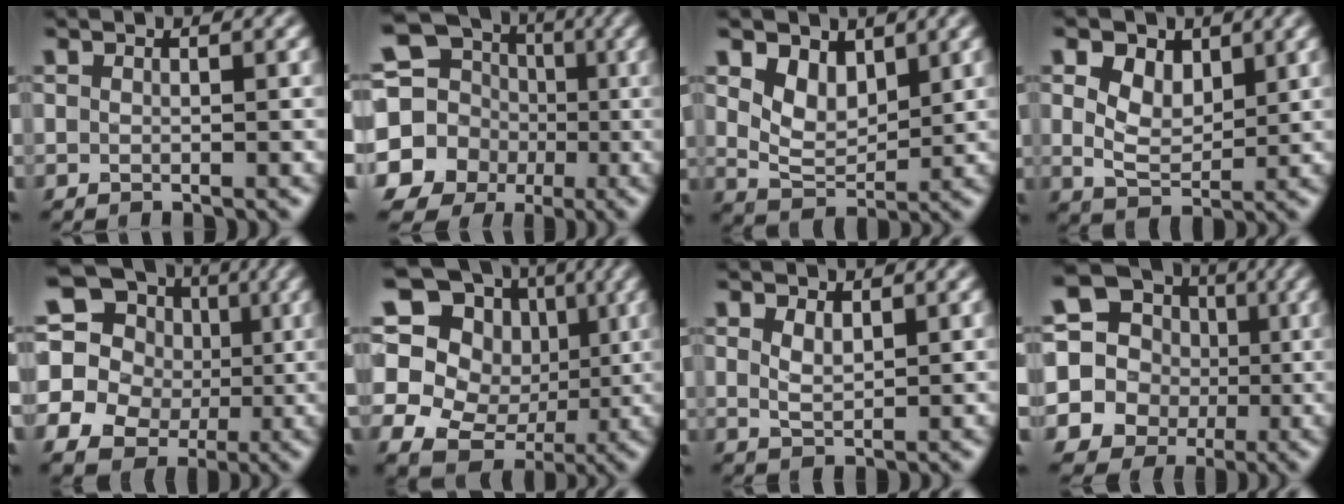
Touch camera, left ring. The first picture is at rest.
{"total": 16.3, "force": [-1.5, 15.7, 4.3], "torque": [-0.150, -0.011, -0.060]}
{"total": 3.8, "force": [1.9, 2.4, 2.2], "torque": [-0.051, -0.009, 0.033]}
{"total": 4.4, "force": [1.8, 2.9, 2.8], "torque": [-0.059, 0.003, 0.023]}
{"total": 16.0, "force": [1.5, 15.0, 5.4], "torque": [-0.167, 0.010, -0.003]}
{"total": 17.3, "force": [3.8, 15.2, 7.3], "torque": [-0.185, 0.044, 0.041]}
{"total": 2.0, "force": [1.0, 1.1, 1.3], "torque": [-0.029, -0.003, 0.023]}
{"total": 14.9, "force": [-0.7, 14.4, 3.7], "torque": [-0.121, 0.003, -0.042]}